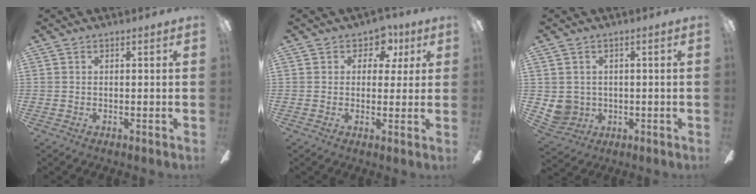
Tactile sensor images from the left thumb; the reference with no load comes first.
{"total": 6.0, "force": [2.9, 4.5, 2.6], "torque": [-0.034, -0.005, 0.049]}
{"total": 5.0, "force": [0.8, 4.8, 1.0], "torque": [-0.037, -0.003, 0.017]}